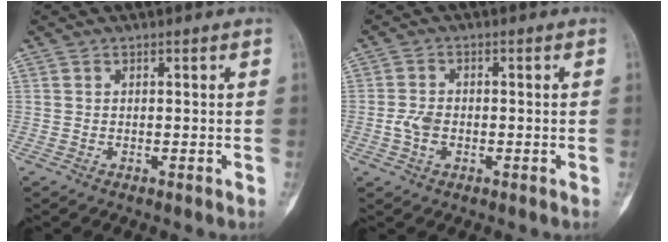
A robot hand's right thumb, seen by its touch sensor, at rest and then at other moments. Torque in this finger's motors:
{"motor_torque": [0.91, 0.66, 0.72, 0.06, 0.09]}